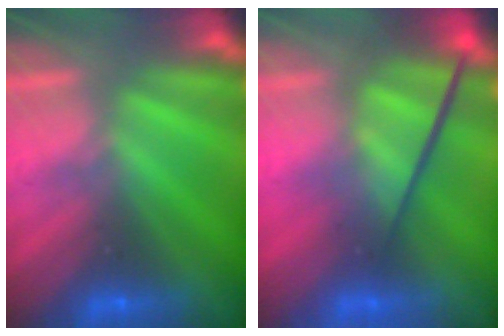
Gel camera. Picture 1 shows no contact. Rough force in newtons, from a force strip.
{"total": 4.1}